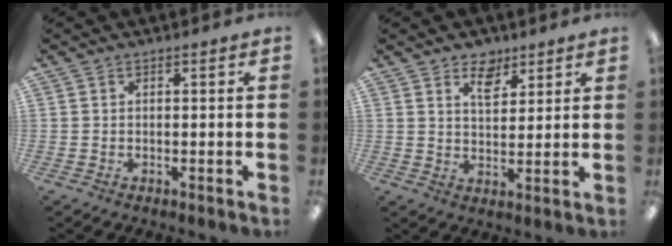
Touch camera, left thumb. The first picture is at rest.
{"total": 6.5, "force": [4.4, 3.7, 3.0], "torque": [-0.035, -0.020, 0.076]}